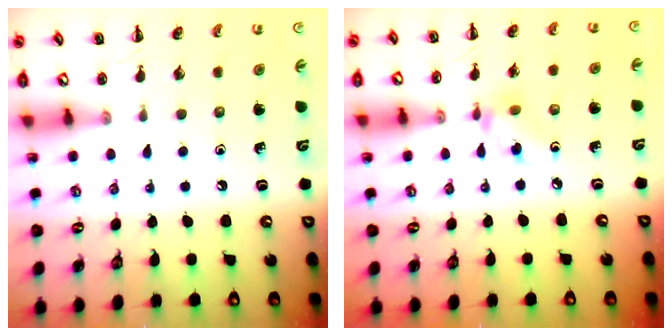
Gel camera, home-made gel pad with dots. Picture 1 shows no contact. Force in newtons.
{"total": 4.8, "press": 4.8, "slide": 0.2}